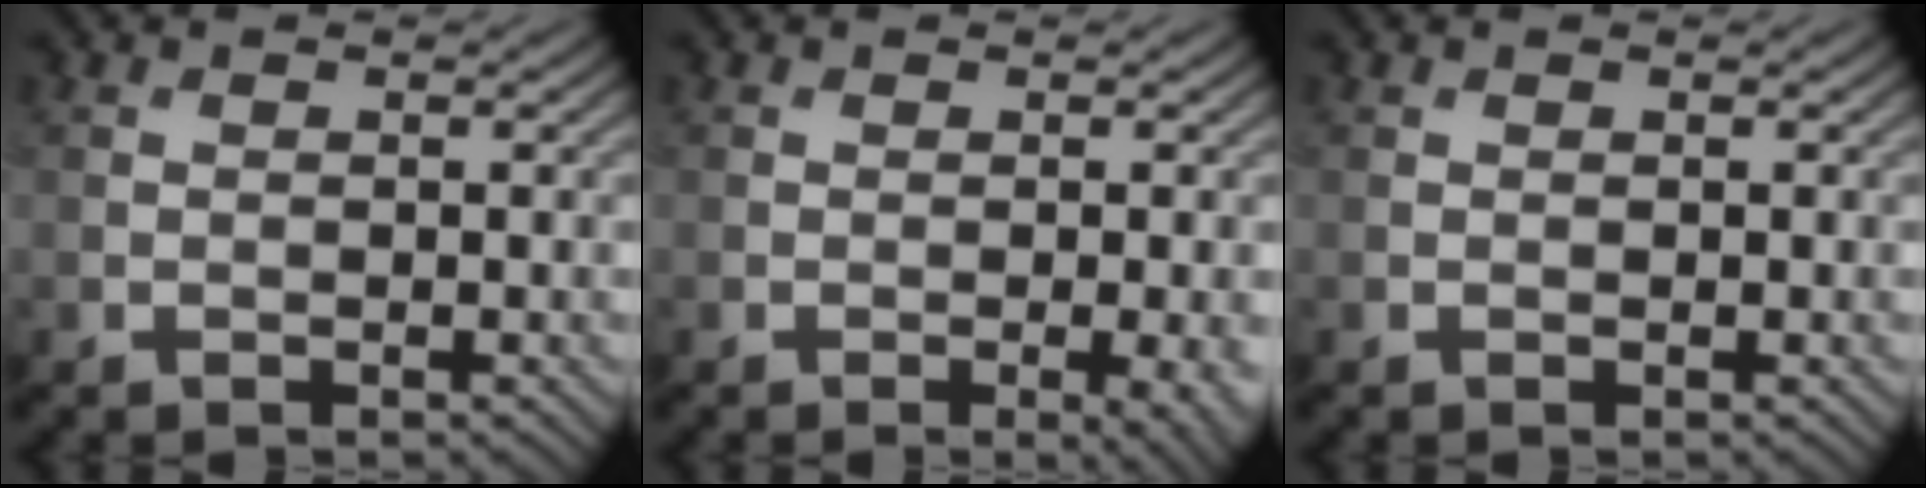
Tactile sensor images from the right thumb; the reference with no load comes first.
{"total": 3.0, "force": [-1.0, 0.8, 2.7], "torque": [-0.039, -0.007, -0.009]}
{"total": 0.0}